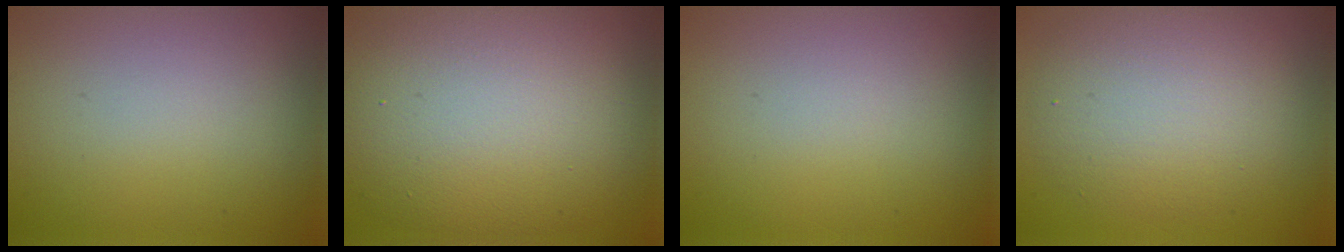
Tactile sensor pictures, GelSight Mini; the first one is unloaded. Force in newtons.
{"total": 13.0, "press": 13.0, "slide": 0.8}
{"total": 0.0}
{"total": 5.7, "press": 5.7, "slide": 0.5}